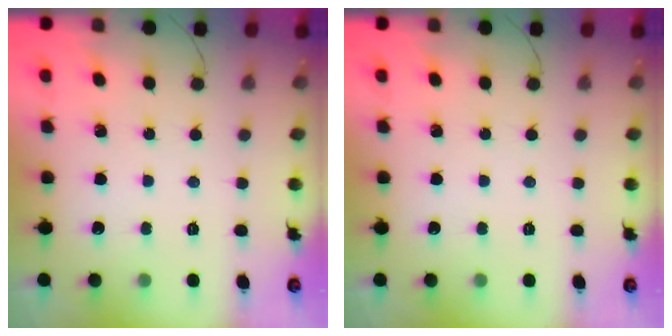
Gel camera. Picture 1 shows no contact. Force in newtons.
{"total": 0.0}